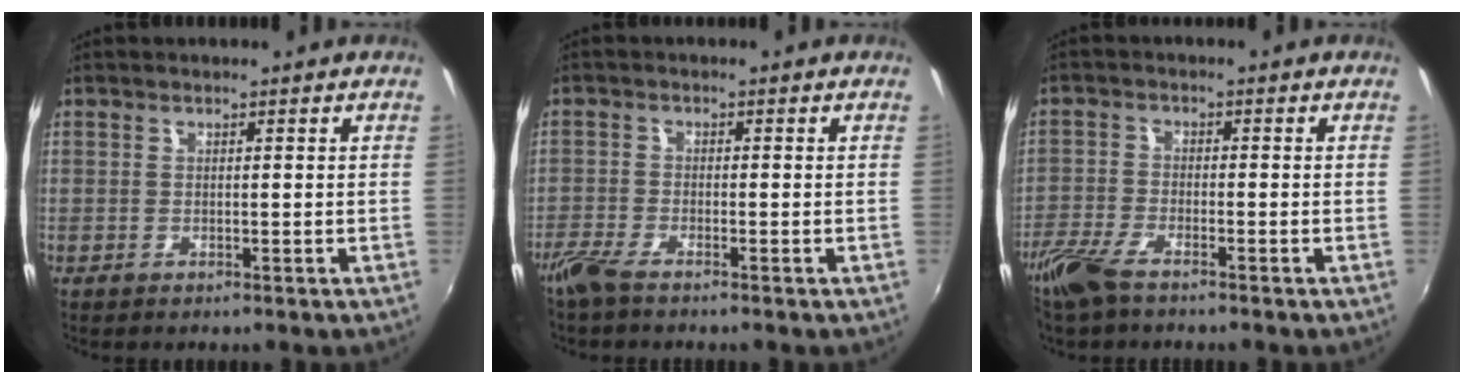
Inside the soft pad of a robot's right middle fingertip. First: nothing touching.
{"total": 3.7, "force": [-3.2, 0.5, 1.9], "torque": [-0.055, -0.010, -0.067]}
{"total": 6.1, "force": [-4.8, 1.6, 3.5], "torque": [-0.093, -0.012, -0.100]}